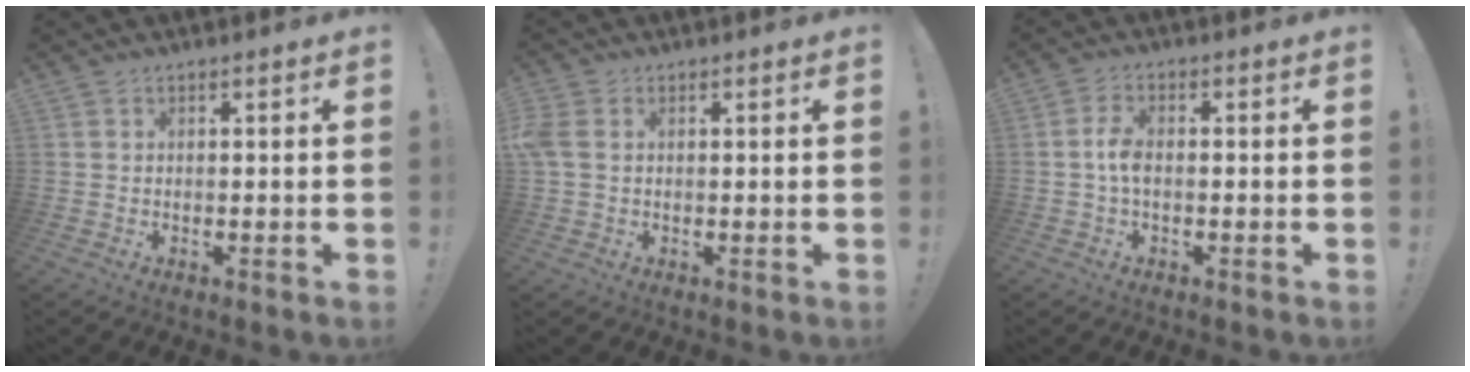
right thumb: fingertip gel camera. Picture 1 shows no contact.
{"total": 4.0, "force": [0.7, 2.9, 2.7], "torque": [-0.065, 0.004, 0.013]}
{"total": 4.7, "force": [-0.7, 2.5, 4.0], "torque": [-0.076, 0.008, -0.016]}